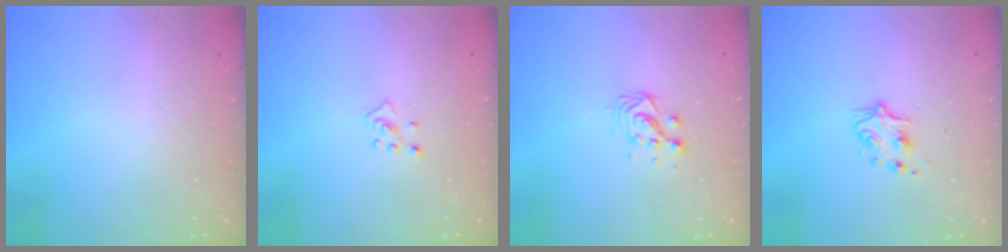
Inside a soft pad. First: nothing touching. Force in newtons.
{"total": 4.2, "press": 4.1, "slide": 0.7}
{"total": 4.3, "press": 4.2, "slide": 0.3}
{"total": 5.5, "press": 5.4, "slide": 0.7}